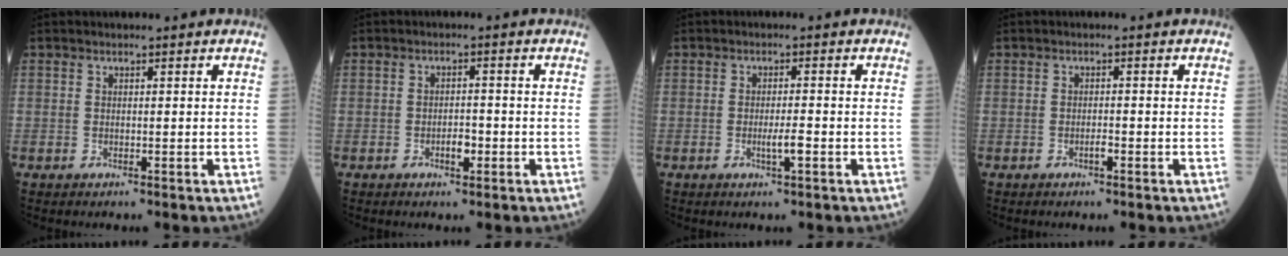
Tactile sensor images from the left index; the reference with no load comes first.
{"total": 2.1, "force": [-1.1, 0.9, 1.6], "torque": [-0.023, 0.000, -0.018]}
{"total": 2.2, "force": [-1.0, 0.0, 1.9], "torque": [-0.034, -0.006, -0.018]}
{"total": 0.9, "force": [-0.7, 0.1, 0.6], "torque": [-0.010, -0.003, -0.012]}